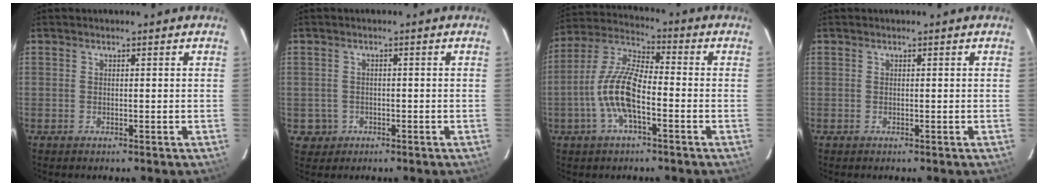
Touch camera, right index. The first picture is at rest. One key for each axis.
{"total": 3.1, "fx": -0.9, "fy": 3.0, "fz": 0.3, "tx": -0.012, "ty": 0.009, "tz": -0.008}
{"total": 11.8, "fx": -3.6, "fy": 4.1, "fz": 10.5, "tx": -0.225, "ty": 0.007, "tz": -0.072}
{"total": 0.0}